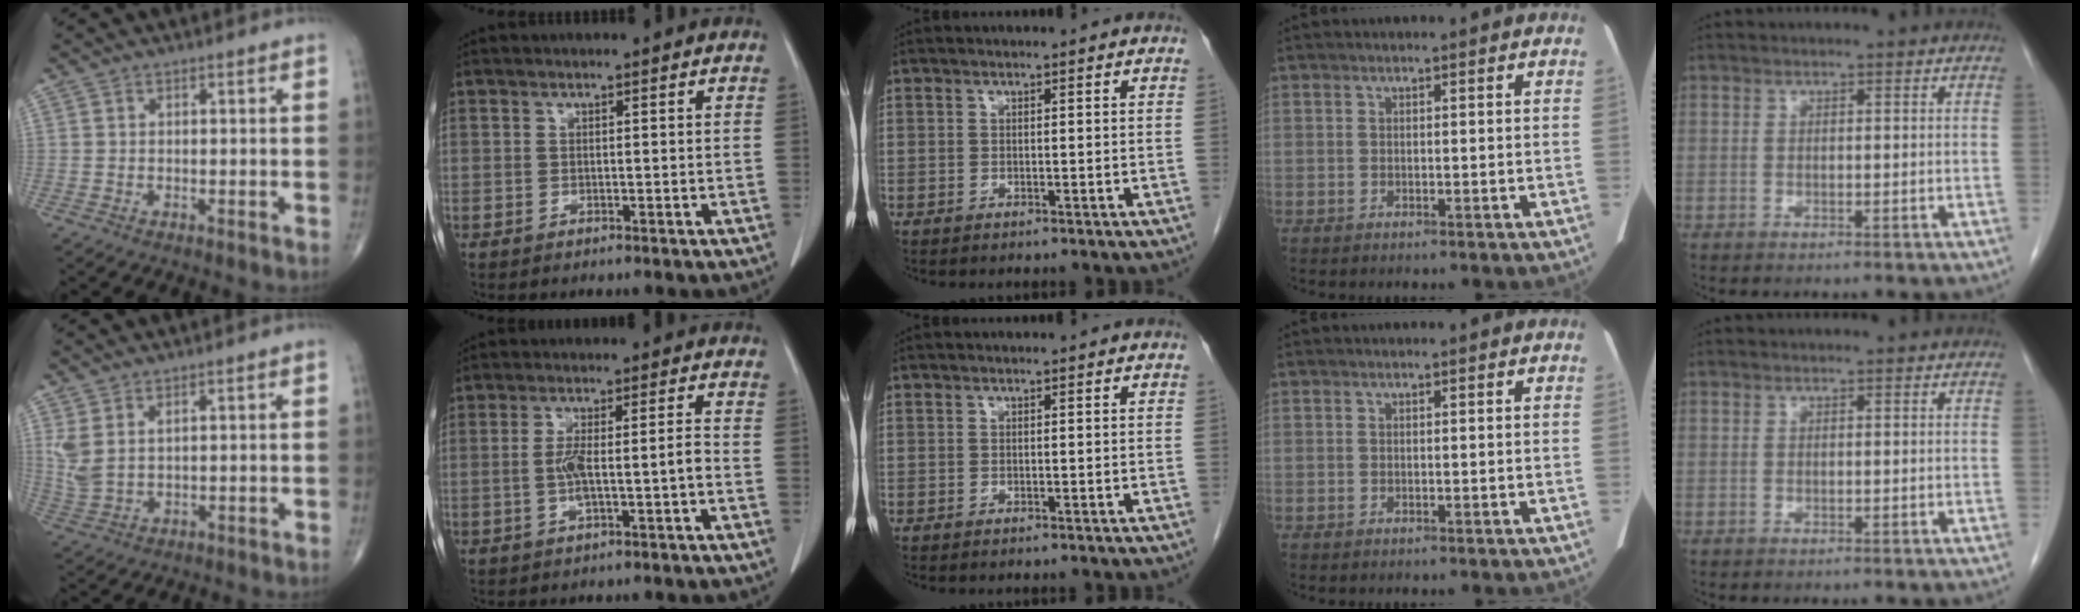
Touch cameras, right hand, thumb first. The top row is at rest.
{"thumb": {"total": 4.7, "force": [2.1, 2.1, 3.6], "torque": [-0.092, -0.007, 0.054]}, "index": {"total": 5.4, "force": [-1.3, 0.5, 5.2], "torque": [-0.105, 0.010, -0.020]}}